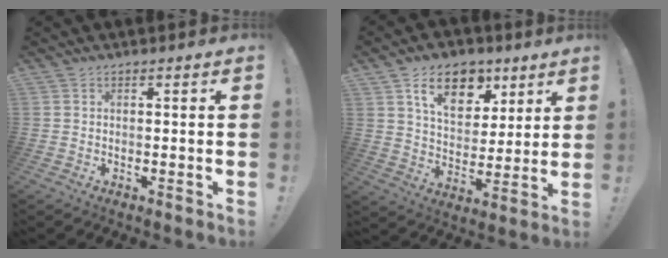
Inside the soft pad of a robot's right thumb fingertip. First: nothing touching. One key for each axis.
{"total": 14.5, "fx": 7.6, "fy": 9.3, "fz": 8.0, "tx": -0.116, "ty": -0.025, "tz": 0.137}